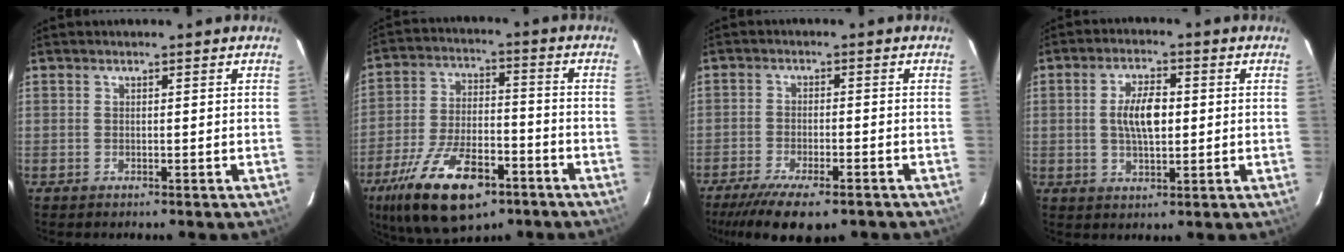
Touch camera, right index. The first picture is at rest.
{"total": 19.6, "force": [-11.7, 8.5, 13.2], "torque": [-0.265, -0.025, -0.192]}
{"total": 13.0, "force": [-9.8, 3.4, 7.8], "torque": [-0.169, -0.044, -0.159]}
{"total": 7.0, "force": [0.4, 3.0, 6.3], "torque": [-0.118, 0.006, 0.009]}